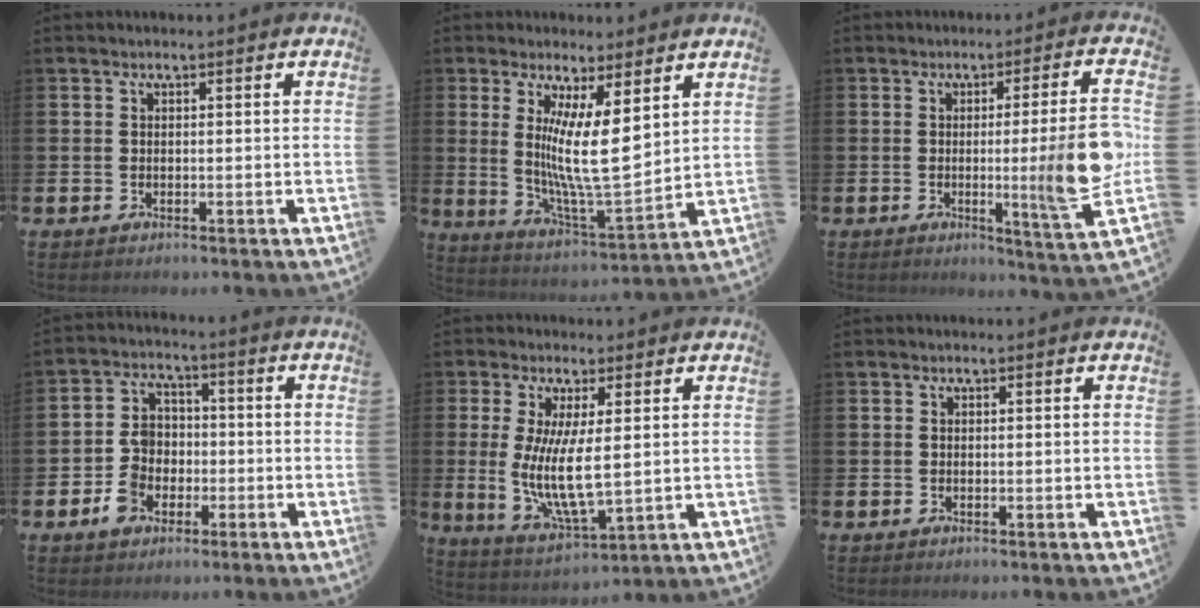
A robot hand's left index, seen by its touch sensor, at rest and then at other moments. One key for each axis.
{"total": 9.6, "fx": 3.9, "fy": 1.6, "fz": 8.6, "tx": -0.154, "ty": -0.033, "tz": 0.067}
{"total": 11.3, "fx": -0.1, "fy": 0.0, "fz": 11.3, "tx": -0.147, "ty": -0.031, "tz": -0.013}
{"total": 5.7, "fx": -1.8, "fy": 4.9, "fz": 2.5, "tx": -0.068, "ty": 0.012, "tz": -0.036}
{"total": 8.6, "fx": 1.5, "fy": 2.5, "fz": 8.1, "tx": -0.149, "ty": -0.023, "tz": 0.024}
{"total": 0.0}